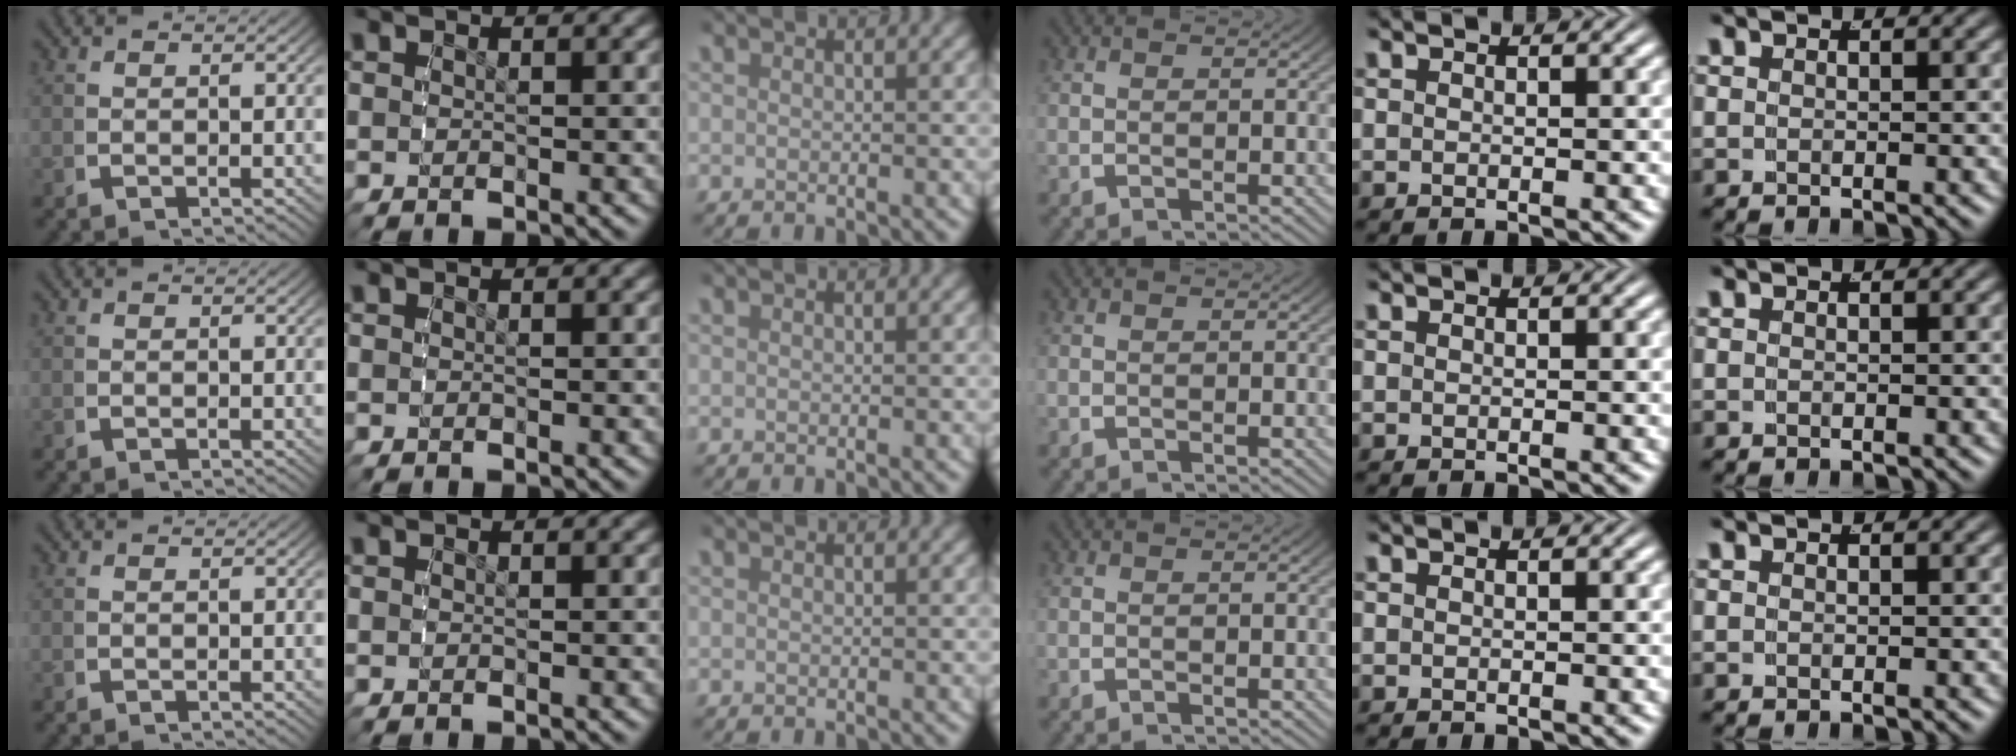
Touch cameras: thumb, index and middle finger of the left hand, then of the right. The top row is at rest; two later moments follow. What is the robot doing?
{"motion": "reach", "object": "jewelry box"}